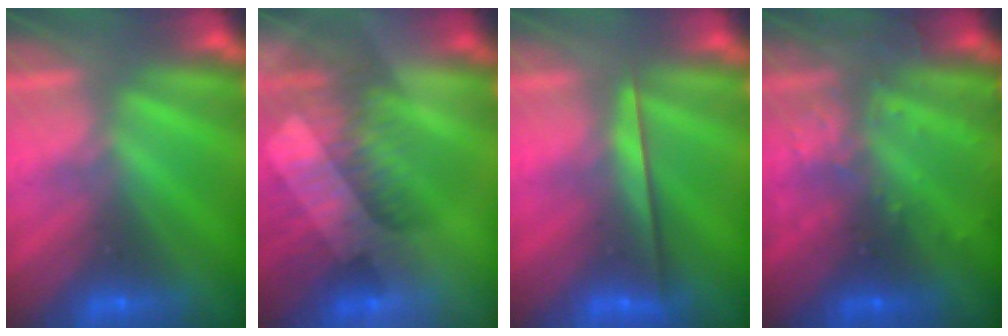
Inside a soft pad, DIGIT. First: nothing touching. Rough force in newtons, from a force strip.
{"total": 3.2}
{"total": 2.4}
{"total": 3.1}